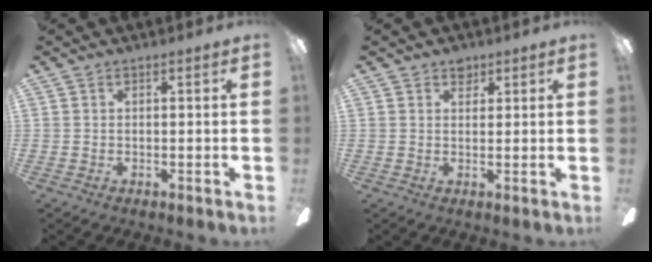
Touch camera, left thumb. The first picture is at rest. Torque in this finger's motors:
{"motor_torque": [0.23, -0.07, 0.07, -0.17, 0.00]}